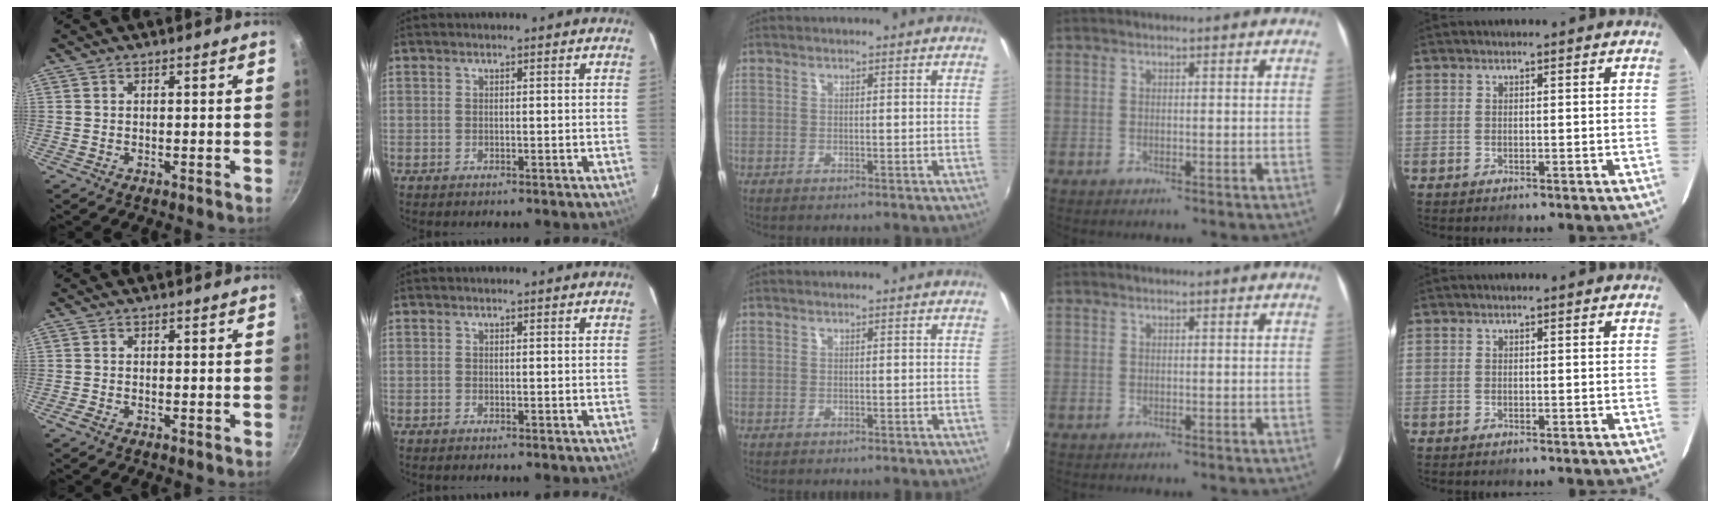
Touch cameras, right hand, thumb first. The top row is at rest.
{"thumb": {"total": 1.0, "force": [-0.8, 0.3, 0.5], "torque": [-0.019, 0.003, -0.019]}}